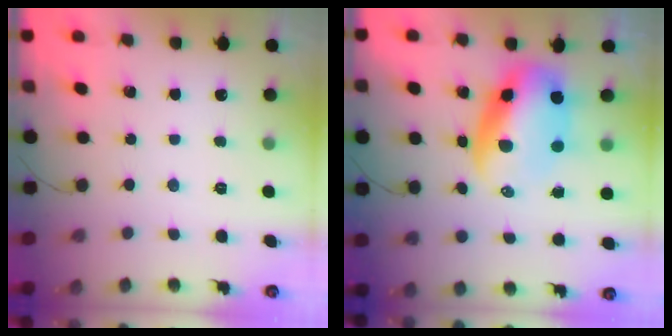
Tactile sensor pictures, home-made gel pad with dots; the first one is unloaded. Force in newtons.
{"total": 11.2, "press": 10.8, "slide": 3.0}